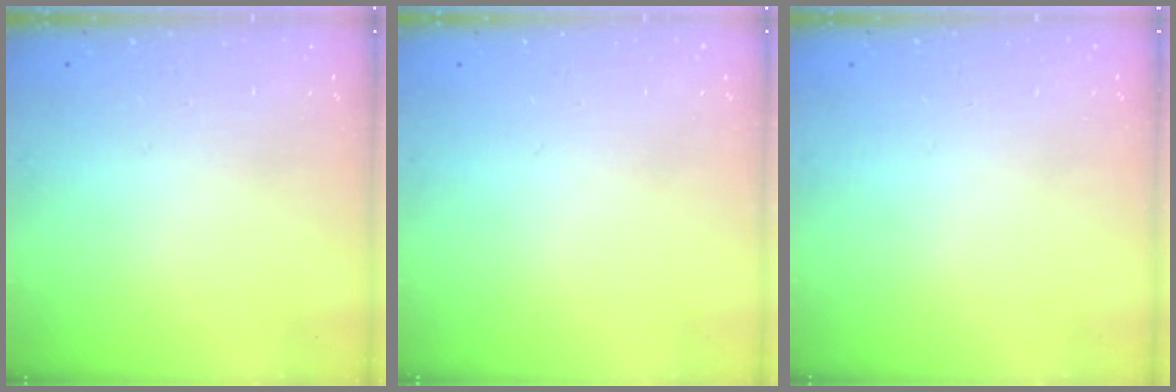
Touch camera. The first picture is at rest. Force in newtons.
{"total": 0.0}
{"total": 0.0}